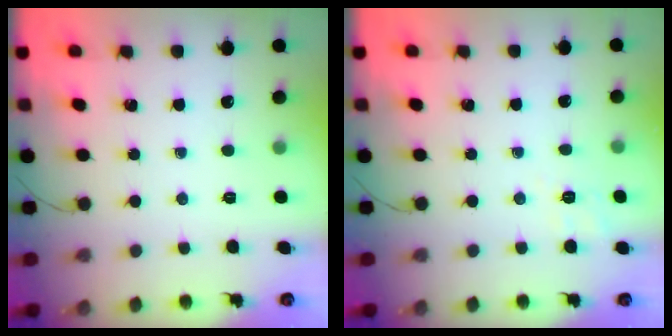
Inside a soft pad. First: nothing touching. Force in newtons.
{"total": 2.3, "press": 1.4, "slide": 1.9}